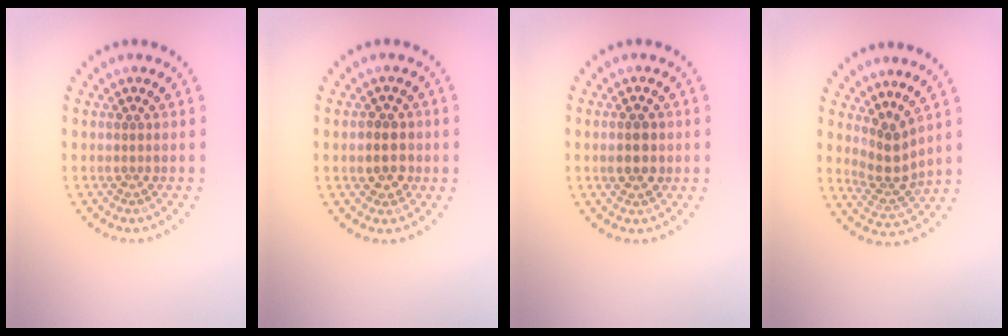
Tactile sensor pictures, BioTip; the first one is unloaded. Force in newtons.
{"total": 2.7, "press": 2.6, "slide": 0.6}
{"total": 3.1, "press": 3.1, "slide": 0.0}
{"total": 2.8, "press": 1.9, "slide": 2.1}